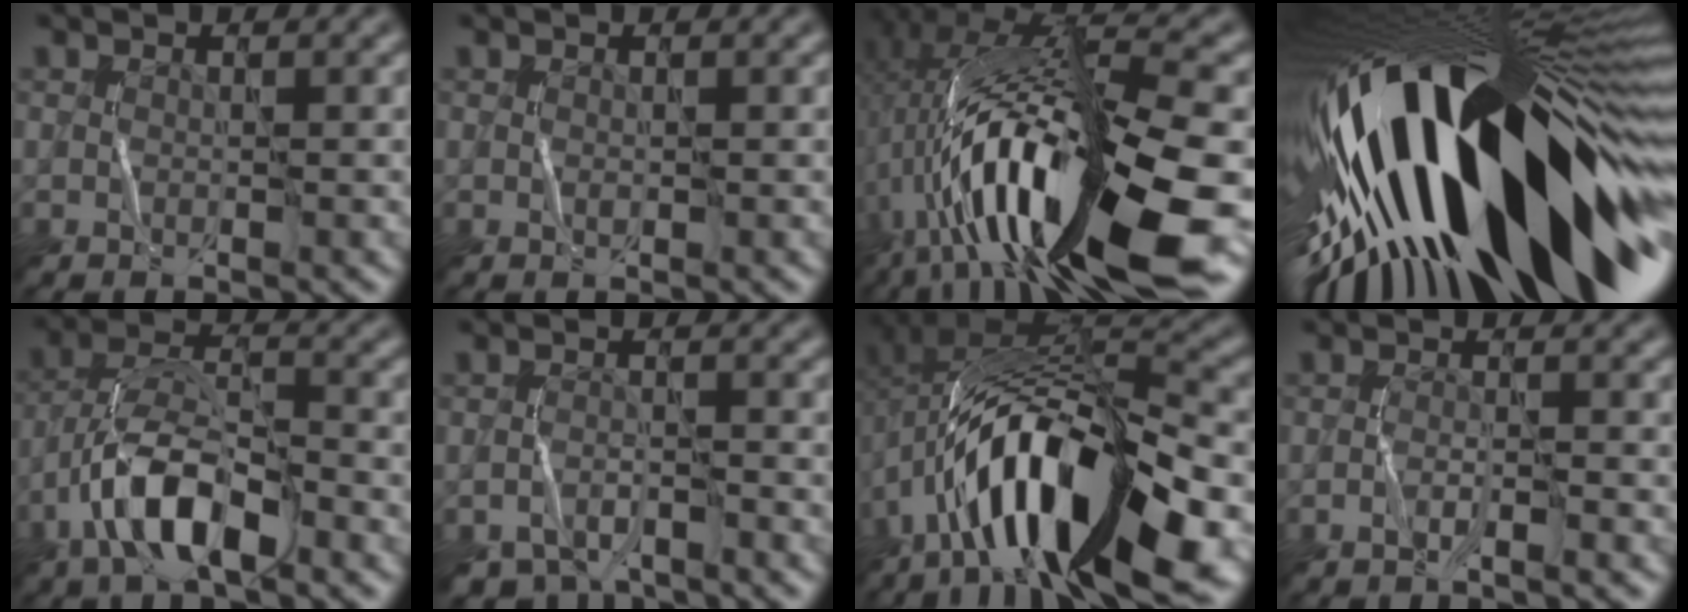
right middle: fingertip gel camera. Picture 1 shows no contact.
{"total": 0.0}
{"total": 18.0, "force": [-2.5, 5.4, 17.0], "torque": [-0.290, 0.022, -0.043]}
{"total": 21.0, "force": [-1.9, 8.6, 19.1], "torque": [-0.299, -0.017, -0.047]}
{"total": 7.5, "force": [-3.9, 2.9, 5.8], "torque": [-0.107, 0.008, -0.077]}
{"total": 3.2, "force": [-2.8, 1.1, 0.9], "torque": [-0.012, -0.002, -0.049]}
{"total": 16.8, "force": [-5.4, 6.6, 14.5], "torque": [-0.244, 0.014, -0.093]}
{"total": 1.4, "force": [-0.9, 0.1, 1.1], "torque": [-0.020, 0.004, -0.019]}